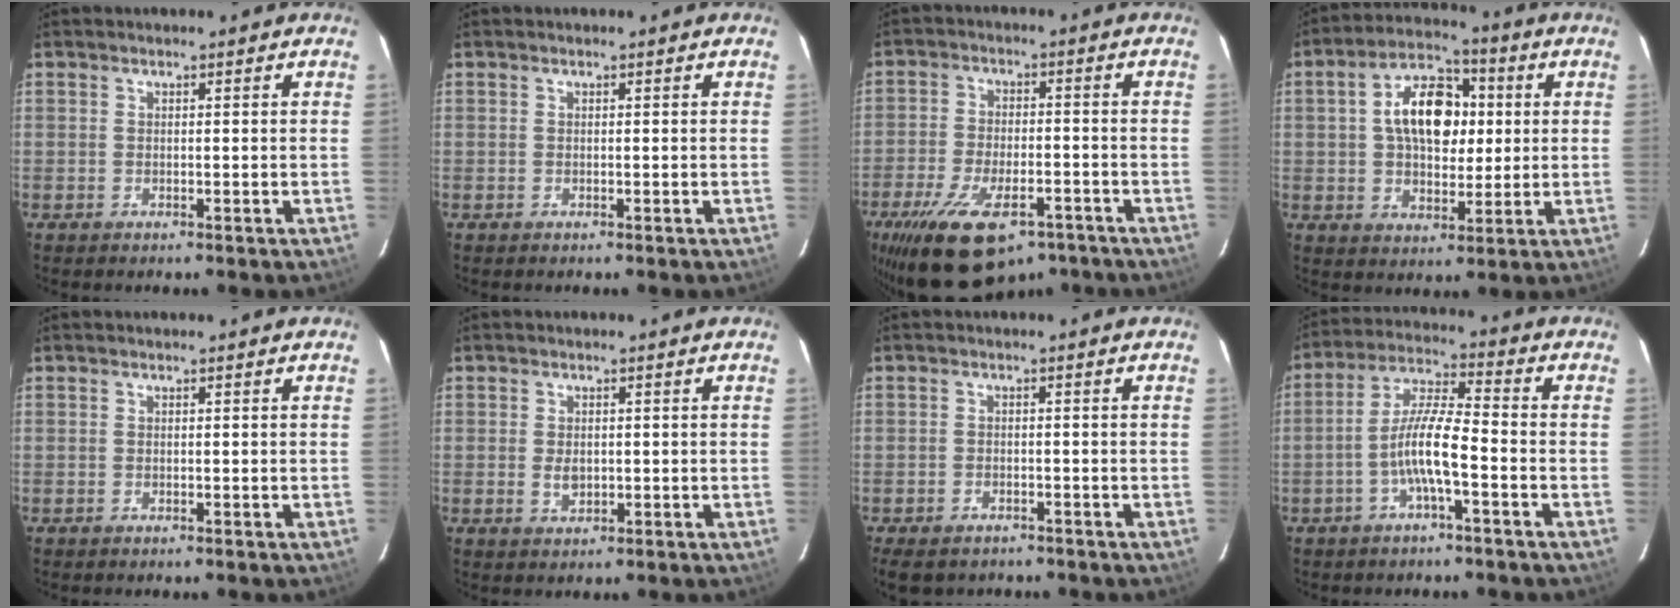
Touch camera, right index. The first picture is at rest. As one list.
[{"total": 0.0}, {"total": 18.2, "force": [-12.4, 7.8, 10.8], "torque": [-0.227, -0.031, -0.196]}, {"total": 11.4, "force": [1.9, 7.3, 8.6], "torque": [-0.147, 0.034, 0.031]}, {"total": 0.0}, {"total": 2.5, "force": [-0.2, 1.7, 1.7], "torque": [-0.031, -0.001, -0.002]}, {"total": 6.0, "force": [-5.0, 2.8, 1.6], "torque": [-0.052, -0.016, -0.078]}, {"total": 8.3, "force": [-3.3, 1.0, 7.6], "torque": [-0.160, 0.011, -0.064]}]